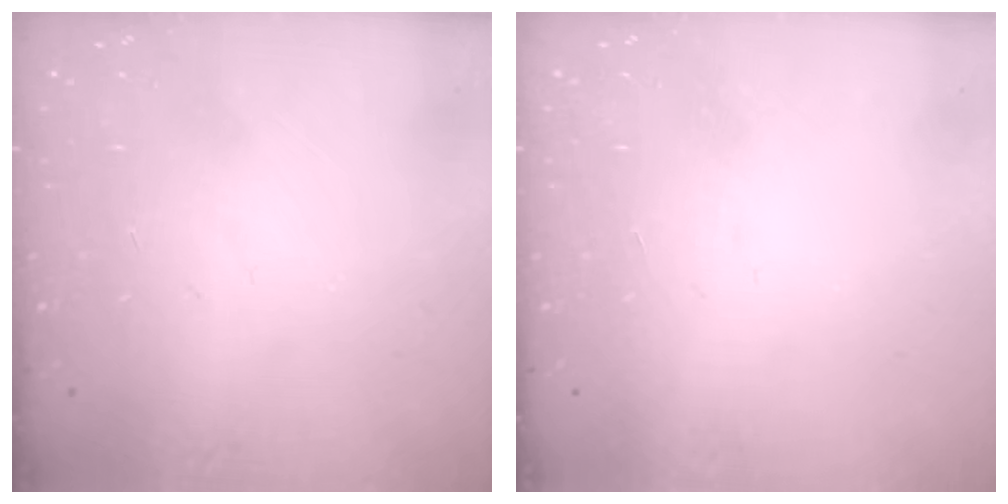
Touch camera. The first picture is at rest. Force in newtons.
{"total": 1.7, "press": 1.7, "slide": 0.1}